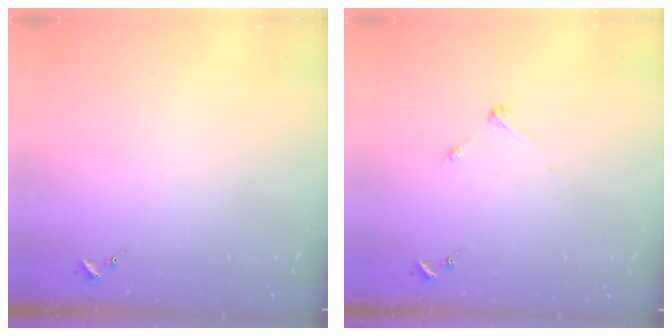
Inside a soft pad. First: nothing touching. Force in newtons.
{"total": 3.2, "press": 3.2, "slide": 0.4}